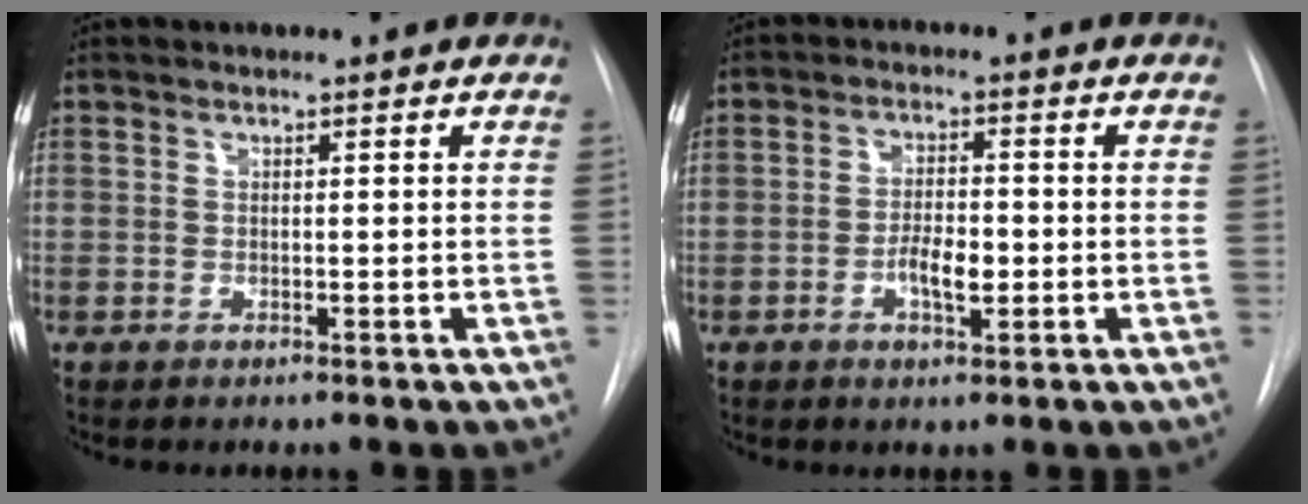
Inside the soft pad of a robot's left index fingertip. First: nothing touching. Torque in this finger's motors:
{"motor_torque": [0.35, -0.16, 0.09, 0.03]}